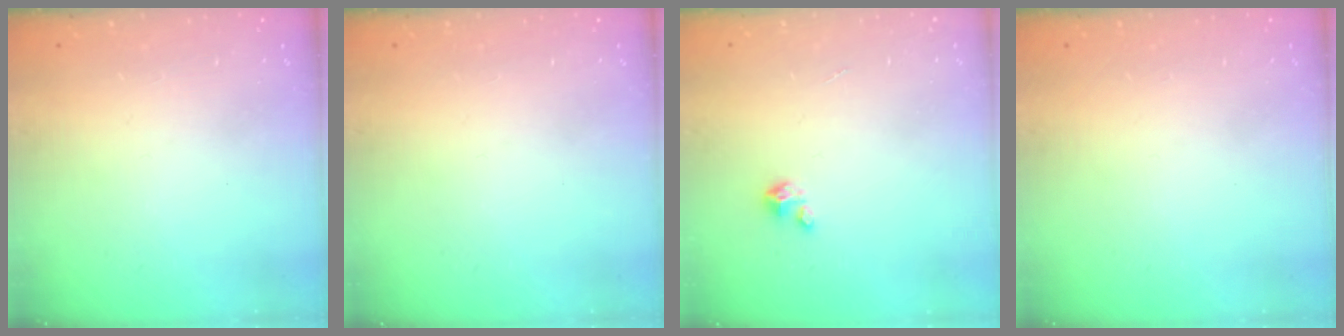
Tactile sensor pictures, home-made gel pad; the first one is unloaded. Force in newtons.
{"total": 0.0}
{"total": 2.7, "press": 2.7, "slide": 0.1}
{"total": 0.0}